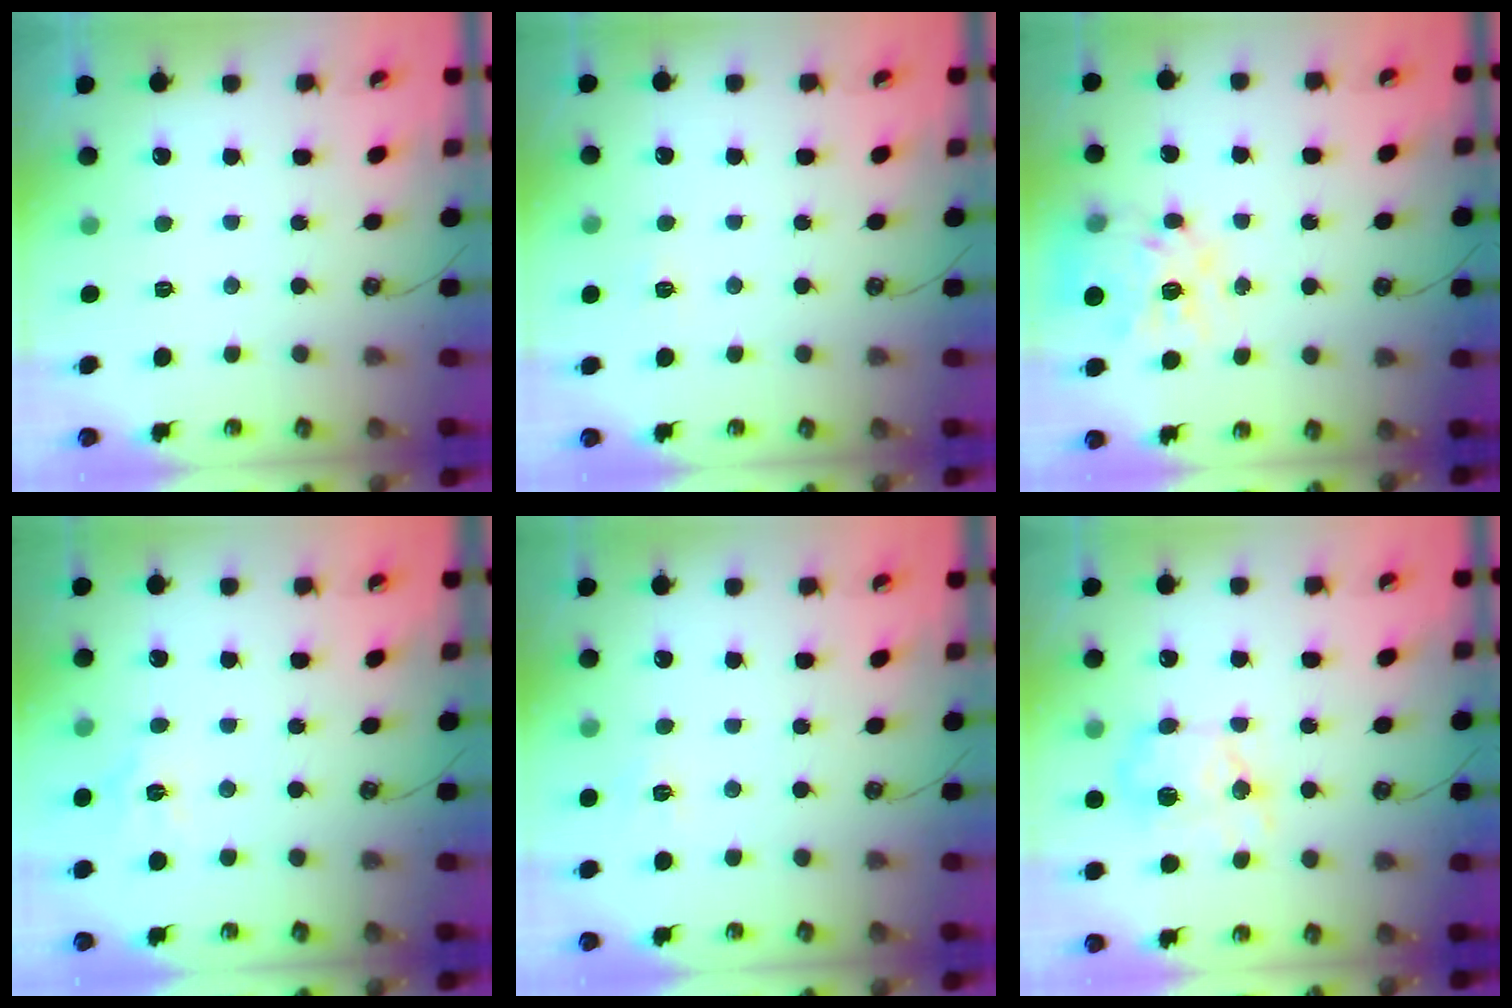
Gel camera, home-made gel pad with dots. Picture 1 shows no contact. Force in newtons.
{"total": 3.7, "press": 3.7, "slide": 0.4}
{"total": 15.3, "press": 15.2, "slide": 1.4}
{"total": 5.5, "press": 5.4, "slide": 0.6}
{"total": 4.0, "press": 3.9, "slide": 0.4}
{"total": 11.9, "press": 11.9, "slide": 0.2}